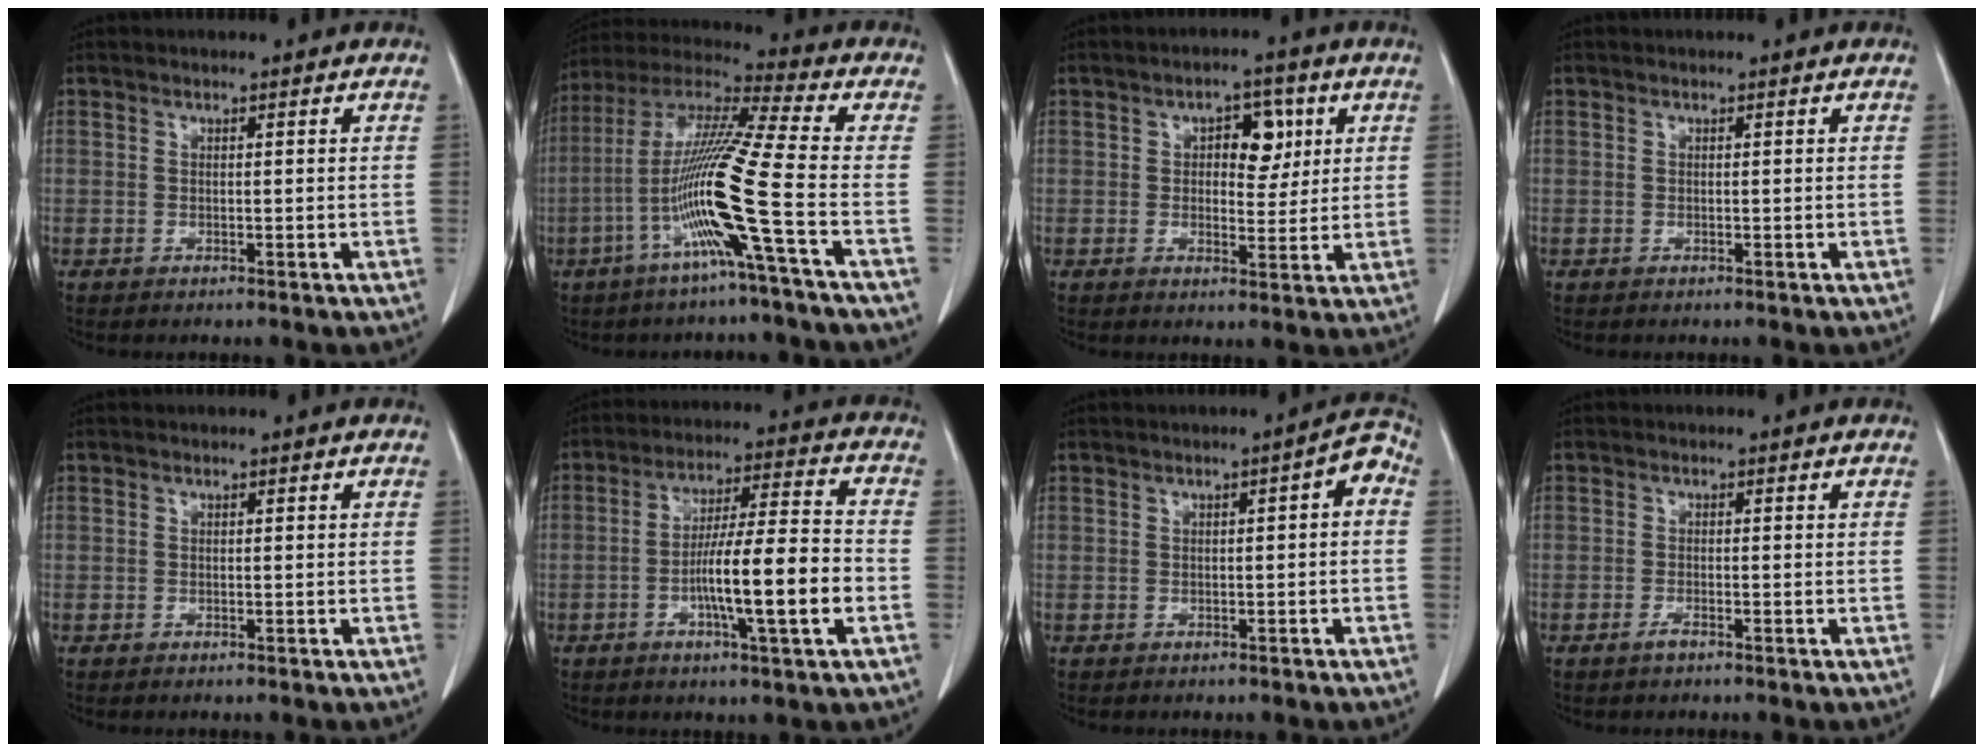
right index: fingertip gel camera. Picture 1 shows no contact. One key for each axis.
{"total": 15.3, "fx": -5.1, "fy": -2.1, "fz": 14.3, "tx": -0.282, "ty": -0.005, "tz": -0.107}
{"total": 5.8, "fx": 1.8, "fy": 3.2, "fz": 4.5, "tx": -0.059, "ty": 0.011, "tz": 0.026}
{"total": 0.0}
{"total": 0.0}
{"total": 13.1, "fx": -3.7, "fy": 0.5, "fz": 12.5, "tx": -0.212, "ty": 0.003, "tz": -0.064}
{"total": 3.1, "fx": -0.1, "fy": 0.8, "fz": 3.0, "tx": -0.031, "ty": 0.015, "tz": -0.005}
{"total": 1.1, "fx": -0.8, "fy": 0.1, "fz": 0.7, "tx": -0.020, "ty": -0.001, "tz": -0.012}